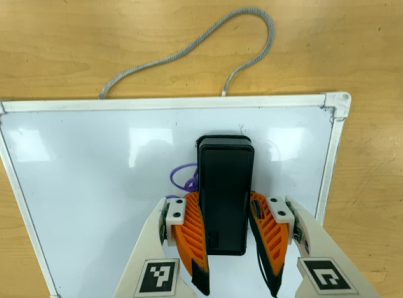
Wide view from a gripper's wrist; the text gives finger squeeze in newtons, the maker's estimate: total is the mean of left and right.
{"total": 15.8, "left": 16.1, "right": 15.5}